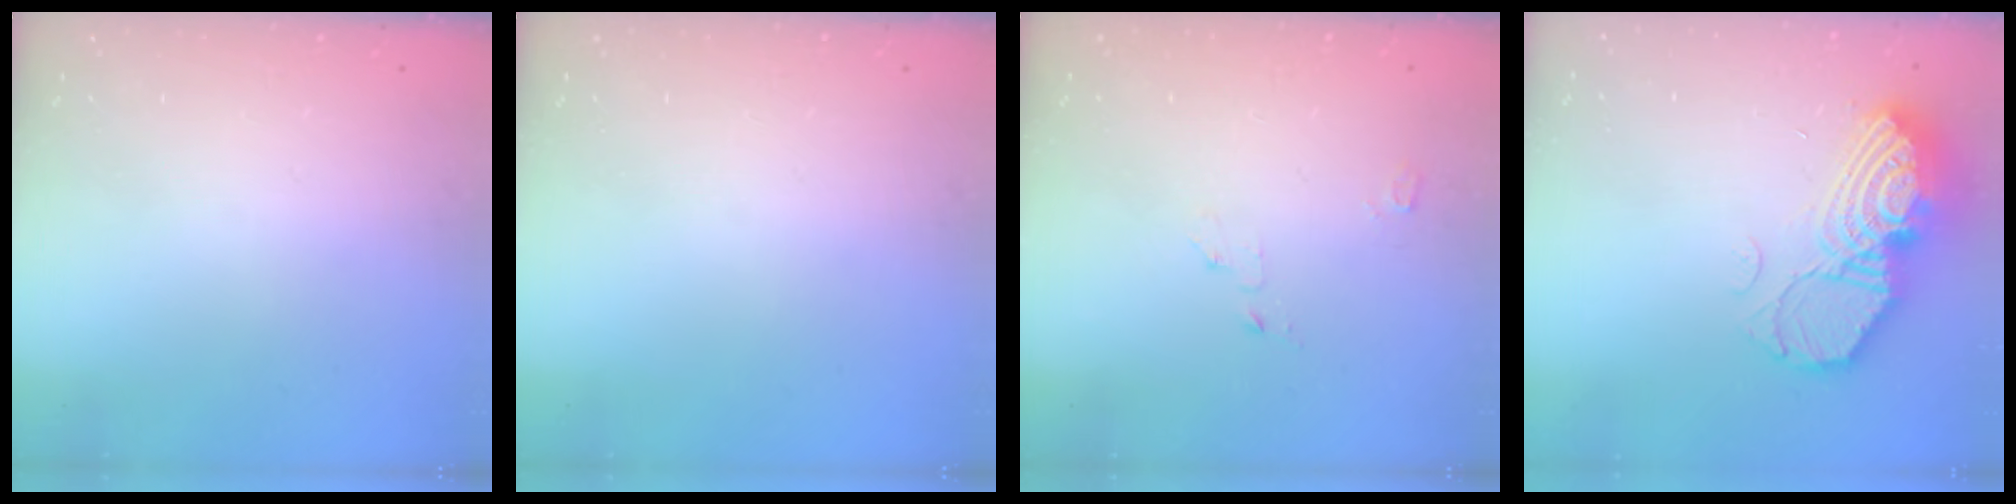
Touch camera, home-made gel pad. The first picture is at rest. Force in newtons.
{"total": 0.0}
{"total": 2.4, "press": 2.4, "slide": 0.3}
{"total": 16.5, "press": 16.4, "slide": 1.2}